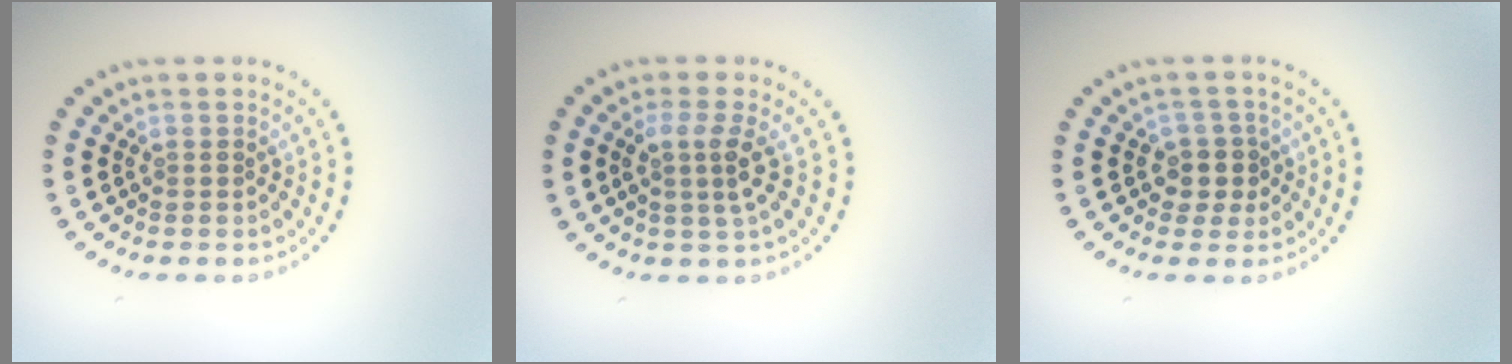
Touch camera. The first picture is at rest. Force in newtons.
{"total": 2.4, "press": 1.9, "slide": 1.6}
{"total": 2.4, "press": 2.0, "slide": 1.3}